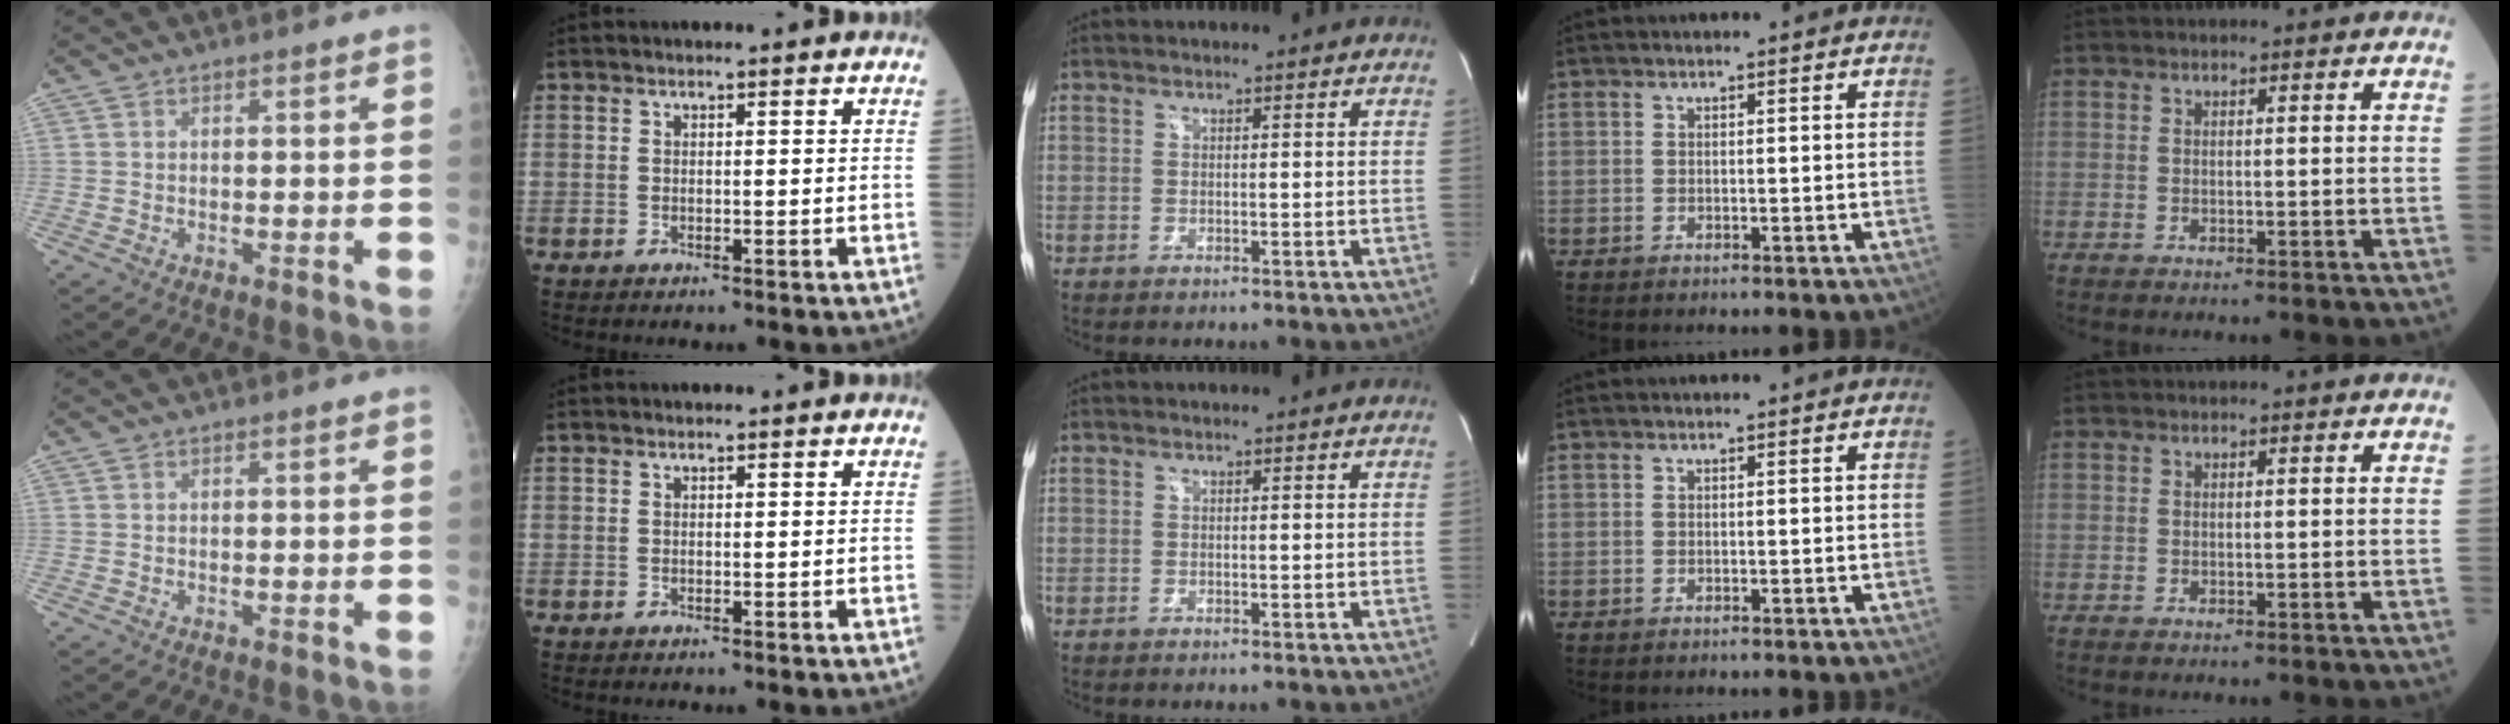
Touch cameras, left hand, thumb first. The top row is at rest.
{}